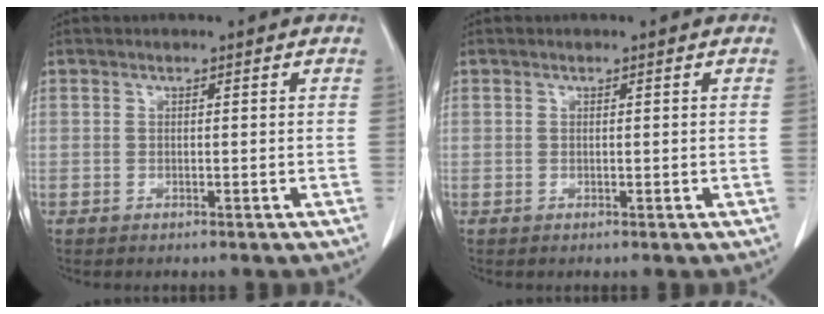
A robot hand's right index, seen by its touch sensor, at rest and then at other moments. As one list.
[{"total": 0.0}]